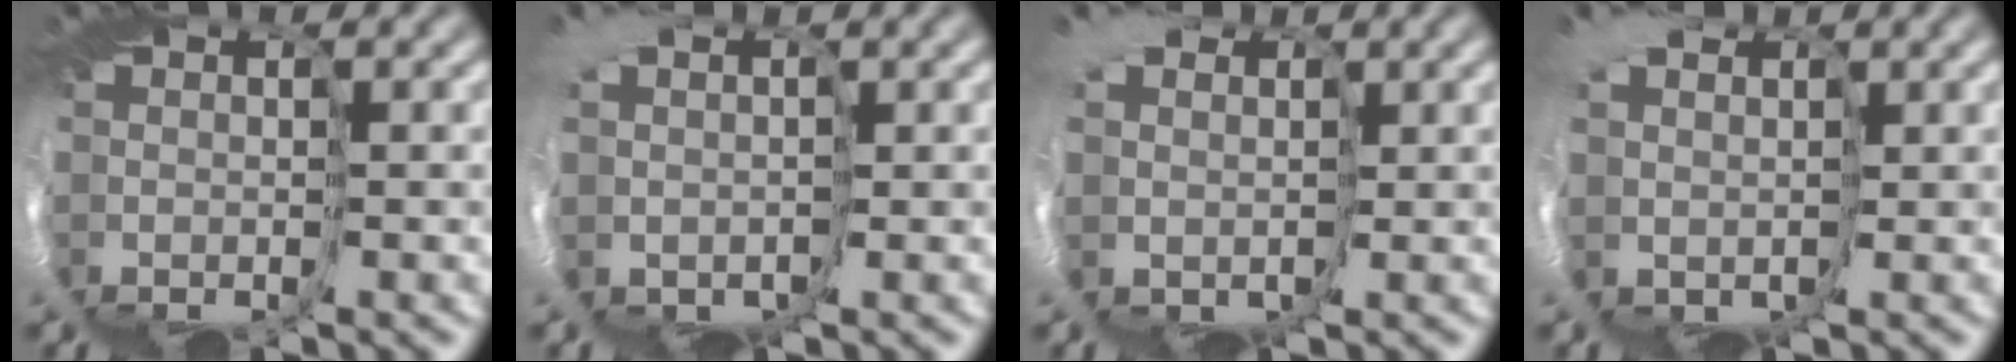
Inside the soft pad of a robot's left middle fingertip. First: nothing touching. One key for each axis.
{"total": 4.3, "fx": 0.7, "fy": 3.3, "fz": 2.6, "tx": -0.058, "ty": -0.020, "tz": 0.006}
{"total": 5.6, "fx": 1.7, "fy": 4.7, "fz": 2.5, "tx": -0.052, "ty": -0.016, "tz": 0.014}
{"total": 4.5, "fx": 1.7, "fy": 3.6, "fz": 2.1, "tx": -0.042, "ty": -0.015, "tz": 0.018}